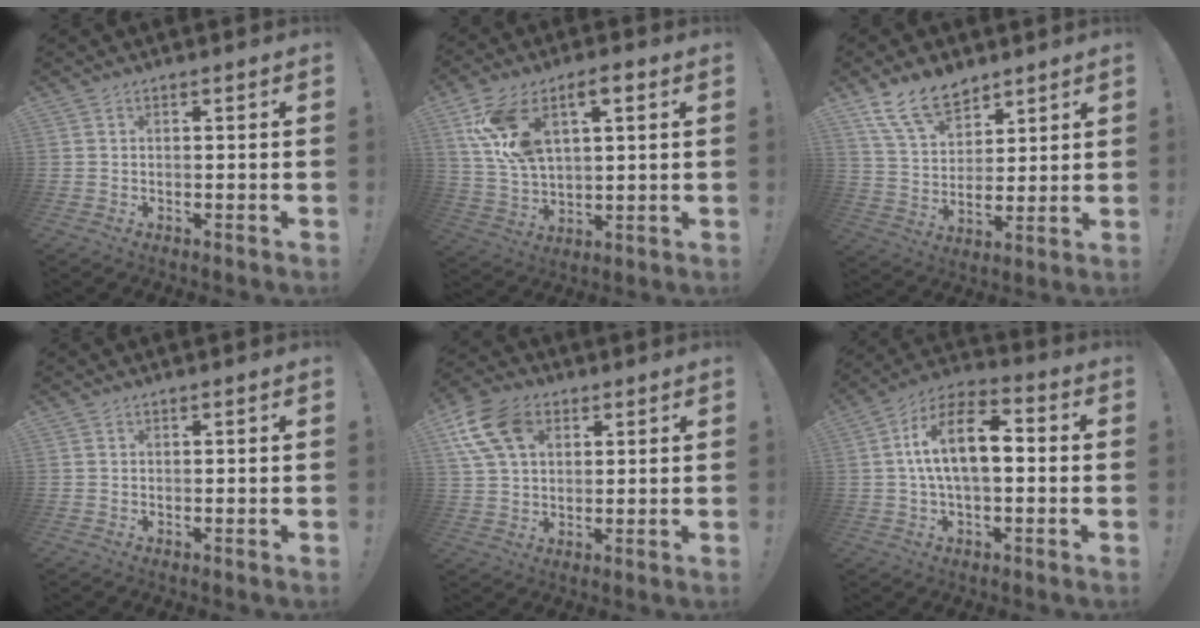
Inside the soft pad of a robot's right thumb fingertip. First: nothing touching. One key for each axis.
{"total": 14.1, "fx": 6.3, "fy": 7.4, "fz": 10.2, "tx": -0.194, "ty": -0.014, "tz": 0.112}
{"total": 14.0, "fx": 9.4, "fy": 8.1, "fz": 6.5, "tx": -0.111, "ty": -0.054, "tz": 0.179}
{"total": 0.0}
{"total": 14.5, "fx": 5.7, "fy": 9.9, "fz": 9.0, "tx": -0.174, "ty": -0.012, "tz": 0.113}
{"total": 15.3, "fx": 1.7, "fy": 7.5, "fz": 13.2, "tx": -0.231, "ty": 0.007, "tz": 0.024}